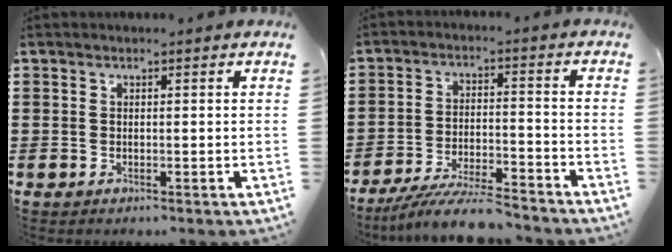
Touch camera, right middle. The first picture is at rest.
{"total": 7.5, "force": [-7.0, 0.4, 2.8], "torque": [-0.055, 0.001, -0.133]}